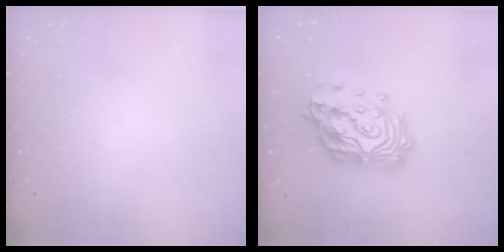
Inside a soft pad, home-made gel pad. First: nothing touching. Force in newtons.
{"total": 21.5, "press": 21.3, "slide": 2.7}